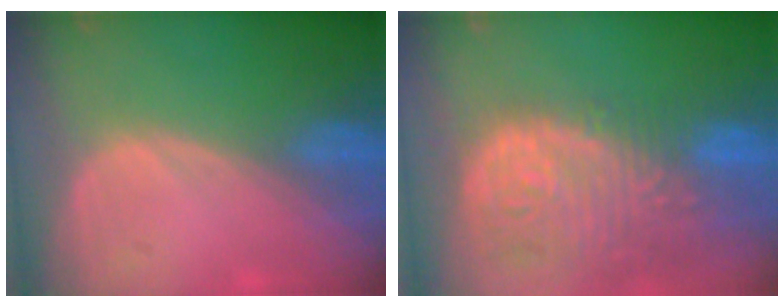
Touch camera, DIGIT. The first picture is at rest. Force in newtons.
{"total": 14.5, "press": 11.9, "slide": 8.2}